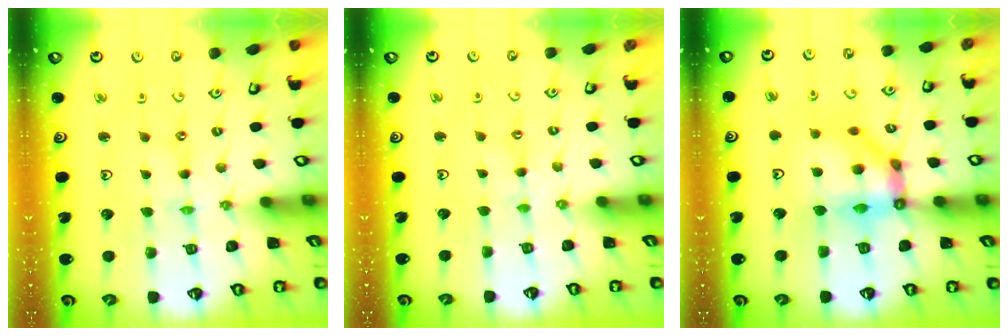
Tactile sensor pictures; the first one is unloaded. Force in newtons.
{"total": 2.6, "press": 2.6, "slide": 0.4}
{"total": 12.7, "press": 12.5, "slide": 2.0}